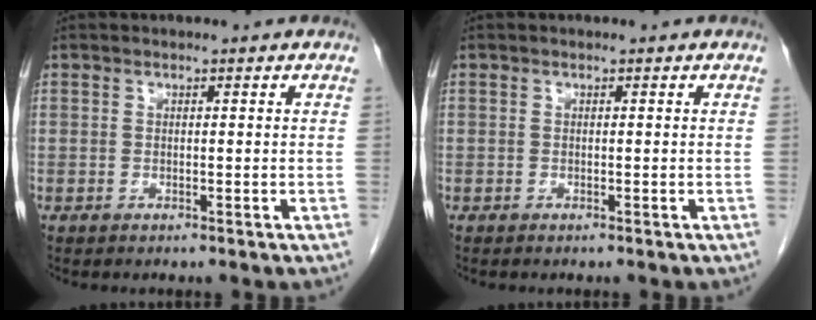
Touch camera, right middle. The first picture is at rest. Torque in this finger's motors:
{"motor_torque": [0.37, -0.37, 0.01, -0.06]}